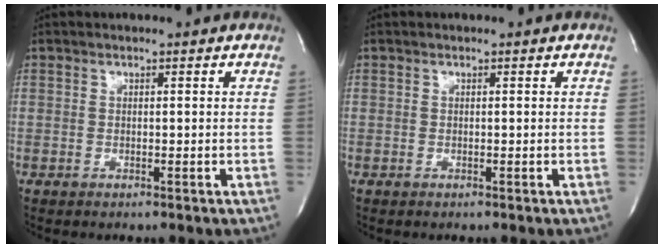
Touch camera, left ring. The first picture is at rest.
{"total": 0.0}